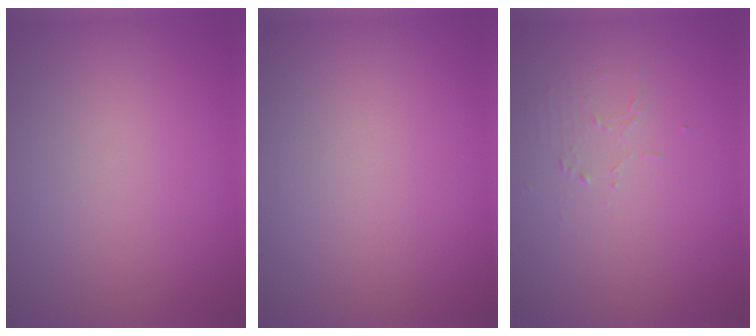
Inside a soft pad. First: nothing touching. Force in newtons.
{"total": 0.0}
{"total": 1.0, "press": 0.5, "slide": 0.9}